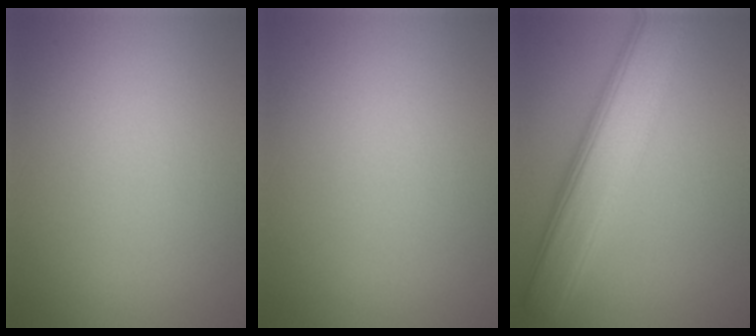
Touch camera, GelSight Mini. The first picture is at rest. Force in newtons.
{"total": 0.0}
{"total": 7.2, "press": 7.1, "slide": 0.3}